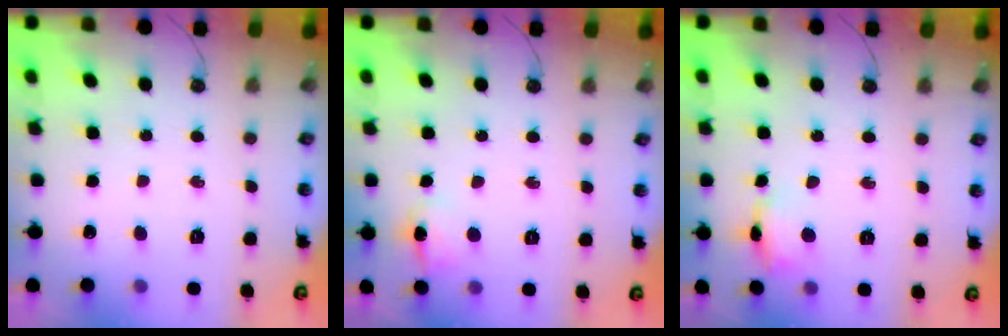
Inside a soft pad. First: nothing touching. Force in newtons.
{"total": 7.2, "press": 7.2, "slide": 0.7}
{"total": 9.3, "press": 9.3, "slide": 0.7}